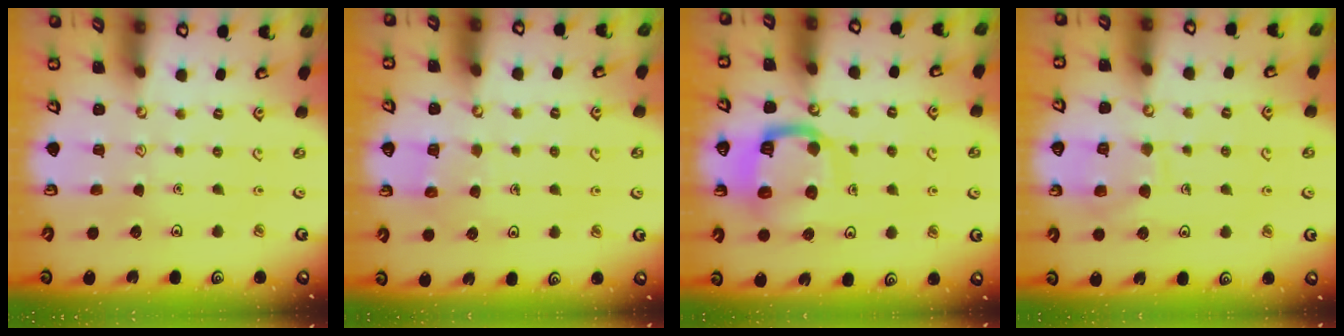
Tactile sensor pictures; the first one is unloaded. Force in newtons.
{"total": 5.2, "press": 5.2, "slide": 0.3}
{"total": 13.1, "press": 13.0, "slide": 1.6}
{"total": 10.1, "press": 10.1, "slide": 0.9}